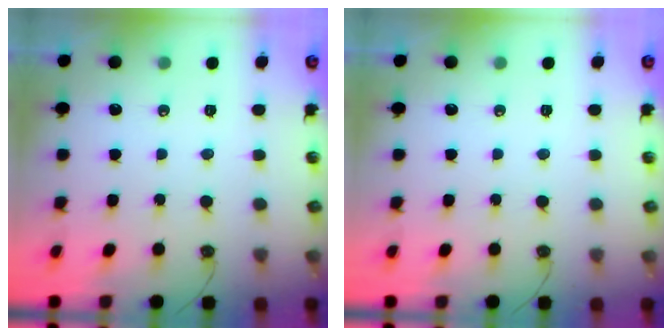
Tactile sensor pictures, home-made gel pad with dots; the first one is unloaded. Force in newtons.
{"total": 0.0}